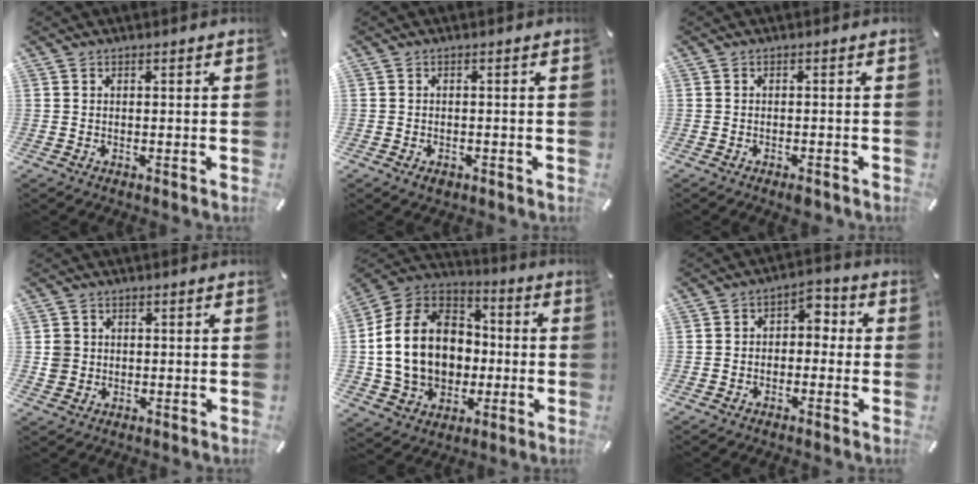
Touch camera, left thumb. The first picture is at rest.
{"total": 1.5, "force": [-0.9, 0.9, 0.8], "torque": [-0.015, 0.002, -0.017]}
{"total": 1.6, "force": [-1.2, 0.4, 0.9], "torque": [-0.016, 0.002, -0.023]}
{"total": 3.7, "force": [0.2, 3.6, 0.4], "torque": [-0.006, 0.003, 0.003]}
{"total": 18.1, "force": [-1.3, 15.1, 9.9], "torque": [-0.220, 0.015, -0.016]}
{"total": 4.3, "force": [-1.8, 3.4, 2.0], "torque": [-0.029, 0.013, -0.040]}